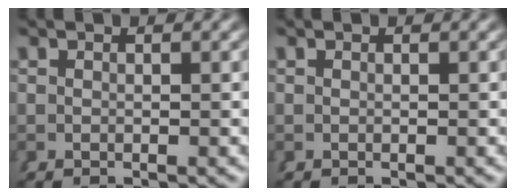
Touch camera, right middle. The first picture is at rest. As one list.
[{"total": 0.0}]